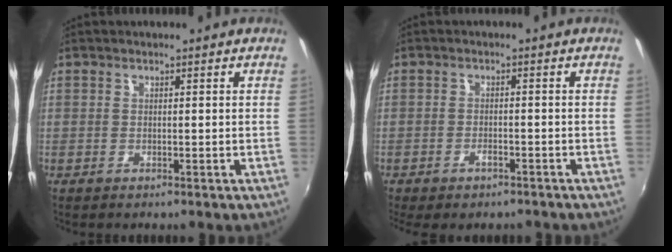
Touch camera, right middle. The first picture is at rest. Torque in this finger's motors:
{"motor_torque": [1.08, -1.06, 0.28, 0.15]}